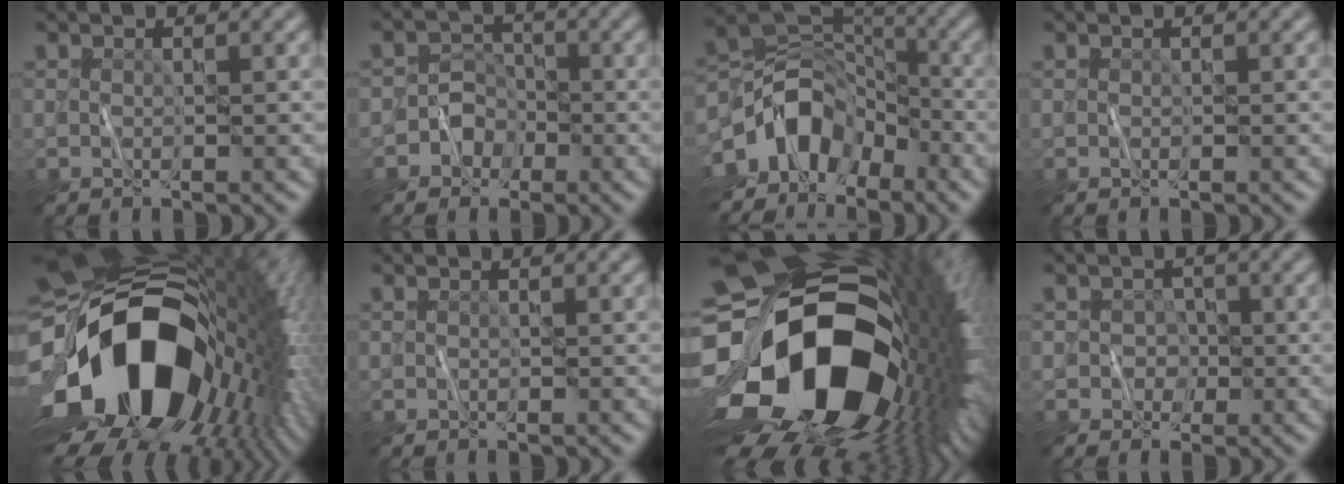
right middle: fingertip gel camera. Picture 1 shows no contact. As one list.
[{"total": 3.2, "force": [-1.5, 2.8, 0.3], "torque": [0.030, 0.014, -0.043]}, {"total": 9.3, "force": [-4.3, 6.3, 5.3], "torque": [-0.082, 0.003, -0.093]}, {"total": 0.0}, {"total": 20.1, "force": [-0.7, 13.4, 15.0], "torque": [-0.310, -0.052, 0.012]}, {"total": 0.0}, {"total": 22.0, "force": [-1.2, 15.3, 15.8], "torque": [-0.320, -0.093, 0.017]}, {"total": 1.7, "force": [-0.4, 1.7, 0.1], "torque": [0.025, 0.010, -0.019]}]